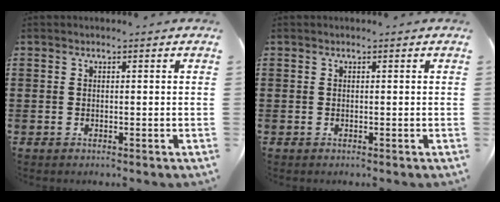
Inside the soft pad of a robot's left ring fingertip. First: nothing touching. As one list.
[{"total": 0.0}]